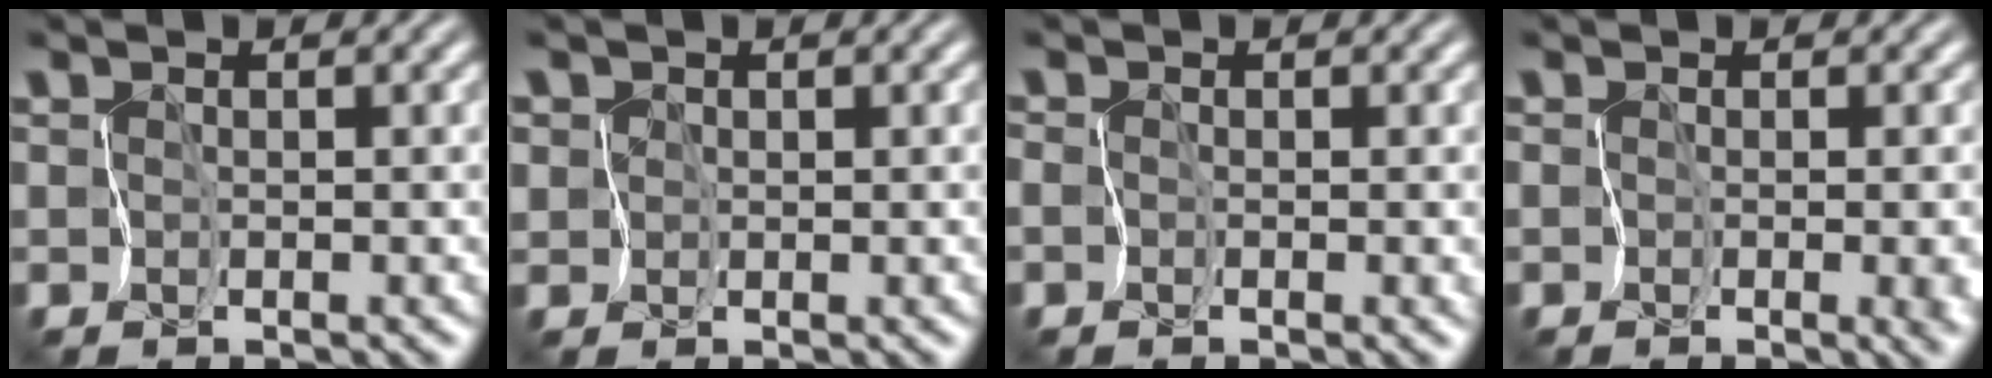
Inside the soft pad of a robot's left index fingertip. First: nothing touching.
{"total": 4.7, "force": [2.3, 3.6, 2.1], "torque": [-0.046, 0.026, 0.013]}
{"total": 0.9, "force": [-0.1, 0.5, 0.7], "torque": [-0.004, -0.002, -0.006]}
{"total": 3.4, "force": [-1.0, 1.7, 2.8], "torque": [-0.018, -0.013, -0.006]}